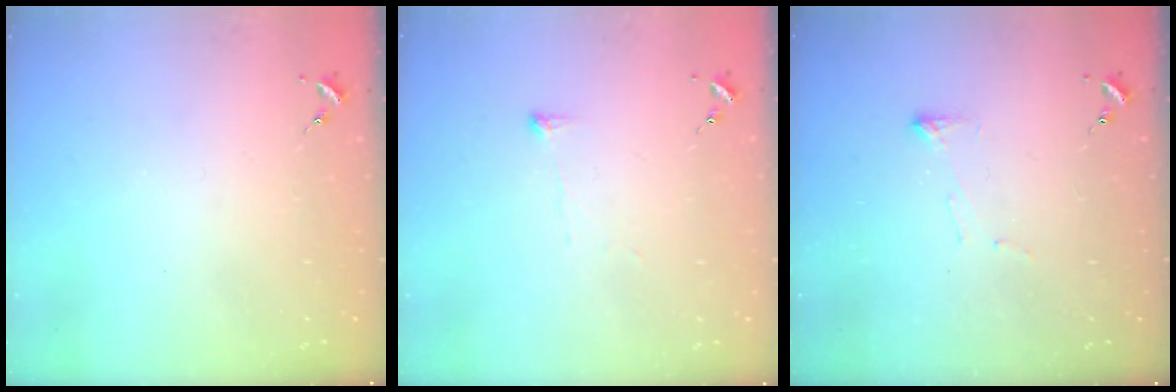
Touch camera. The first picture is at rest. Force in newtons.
{"total": 2.9, "press": 2.9, "slide": 0.4}
{"total": 3.6, "press": 3.5, "slide": 0.5}